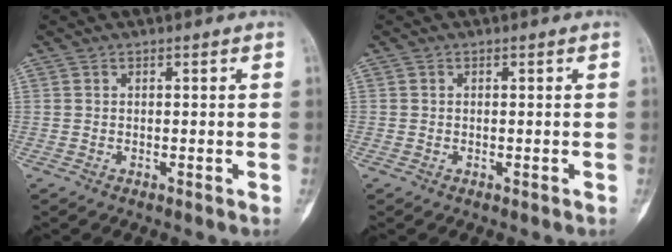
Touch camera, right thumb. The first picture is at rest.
{"total": 0.0}